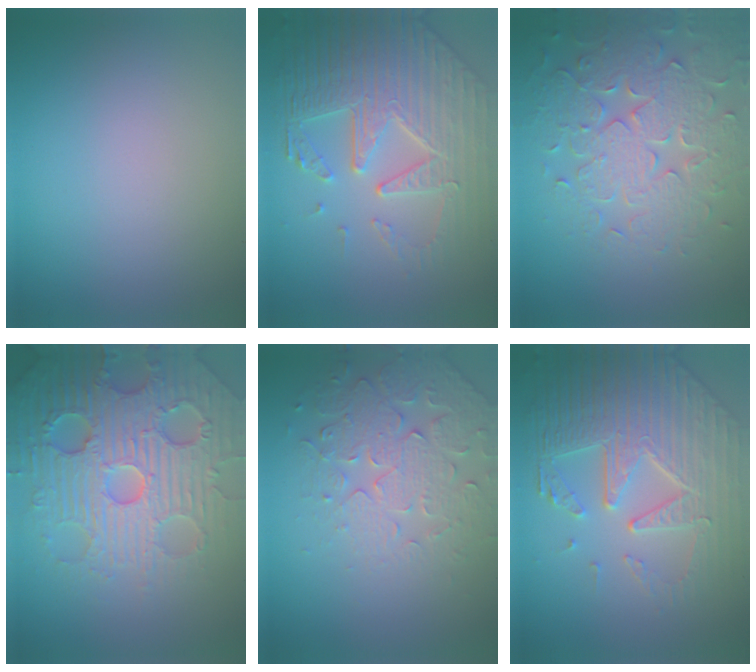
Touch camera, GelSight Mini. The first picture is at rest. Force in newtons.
{"total": 8.1, "press": 6.0, "slide": 5.4}
{"total": 7.1, "press": 5.8, "slide": 4.1}
{"total": 7.9, "press": 7.7, "slide": 1.6}
{"total": 4.2, "press": 4.0, "slide": 1.2}
{"total": 8.1, "press": 6.0, "slide": 5.4}